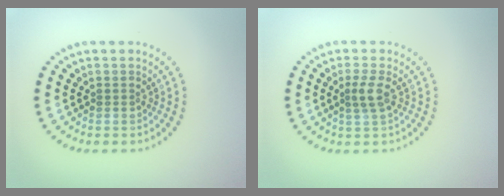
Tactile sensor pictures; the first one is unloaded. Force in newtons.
{"total": 1.8, "press": 1.5, "slide": 1.0}